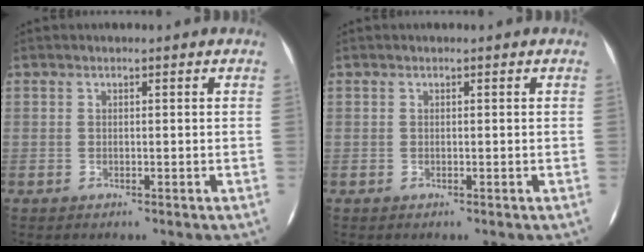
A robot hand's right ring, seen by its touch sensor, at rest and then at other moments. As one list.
[{"total": 0.0}]